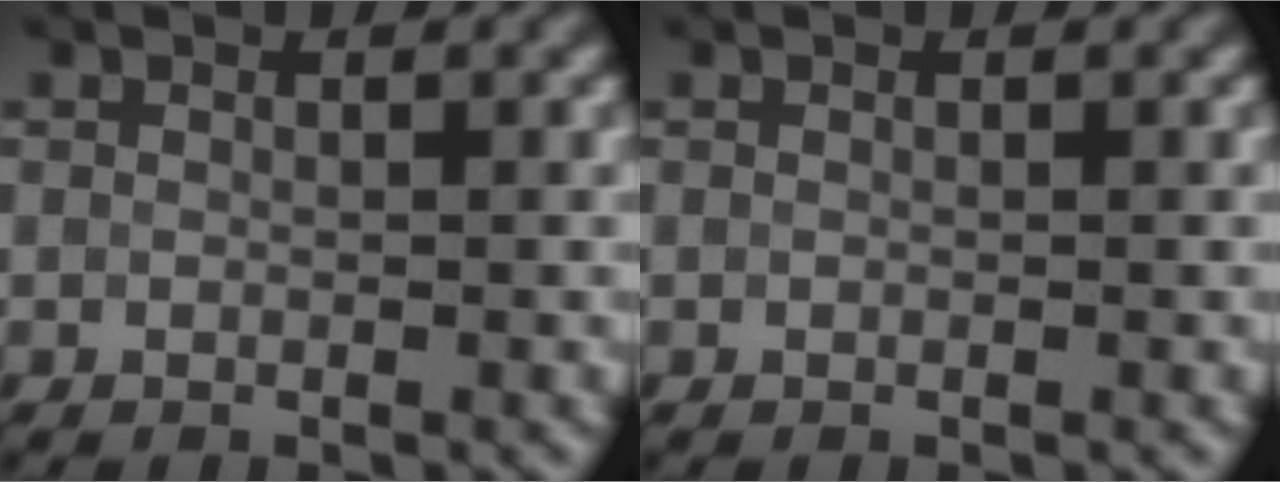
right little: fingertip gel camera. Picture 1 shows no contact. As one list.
[{"total": 0.0}]